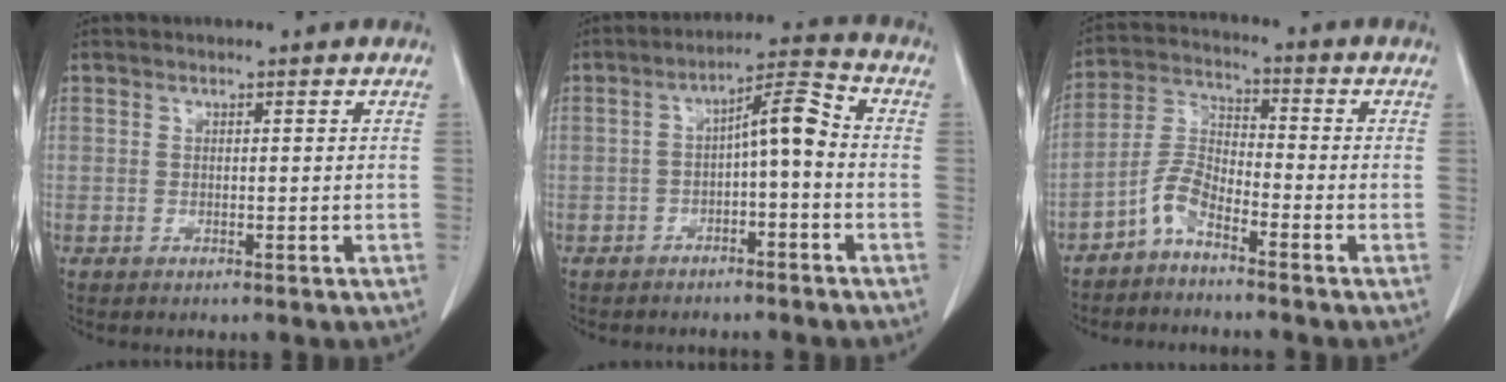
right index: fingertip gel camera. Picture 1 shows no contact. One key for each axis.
{"total": 6.8, "fx": -1.2, "fy": 1.6, "fz": 6.5, "tx": -0.104, "ty": 0.031, "tz": -0.020}
{"total": 5.3, "fx": -3.9, "fy": 1.5, "fz": 3.2, "tx": -0.076, "ty": 0.002, "tz": -0.087}